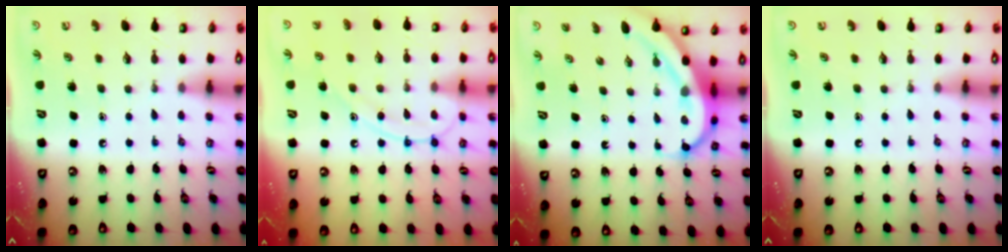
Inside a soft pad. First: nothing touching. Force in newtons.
{"total": 13.2, "press": 13.2, "slide": 1.2}
{"total": 7.8, "press": 7.7, "slide": 0.9}
{"total": 0.0}